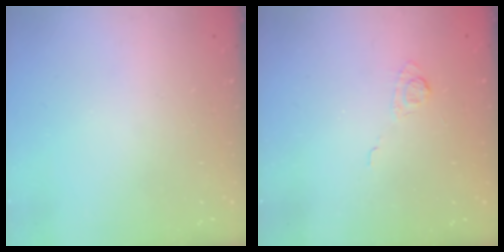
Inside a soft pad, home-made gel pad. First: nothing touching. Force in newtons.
{"total": 3.7, "press": 3.4, "slide": 1.5}